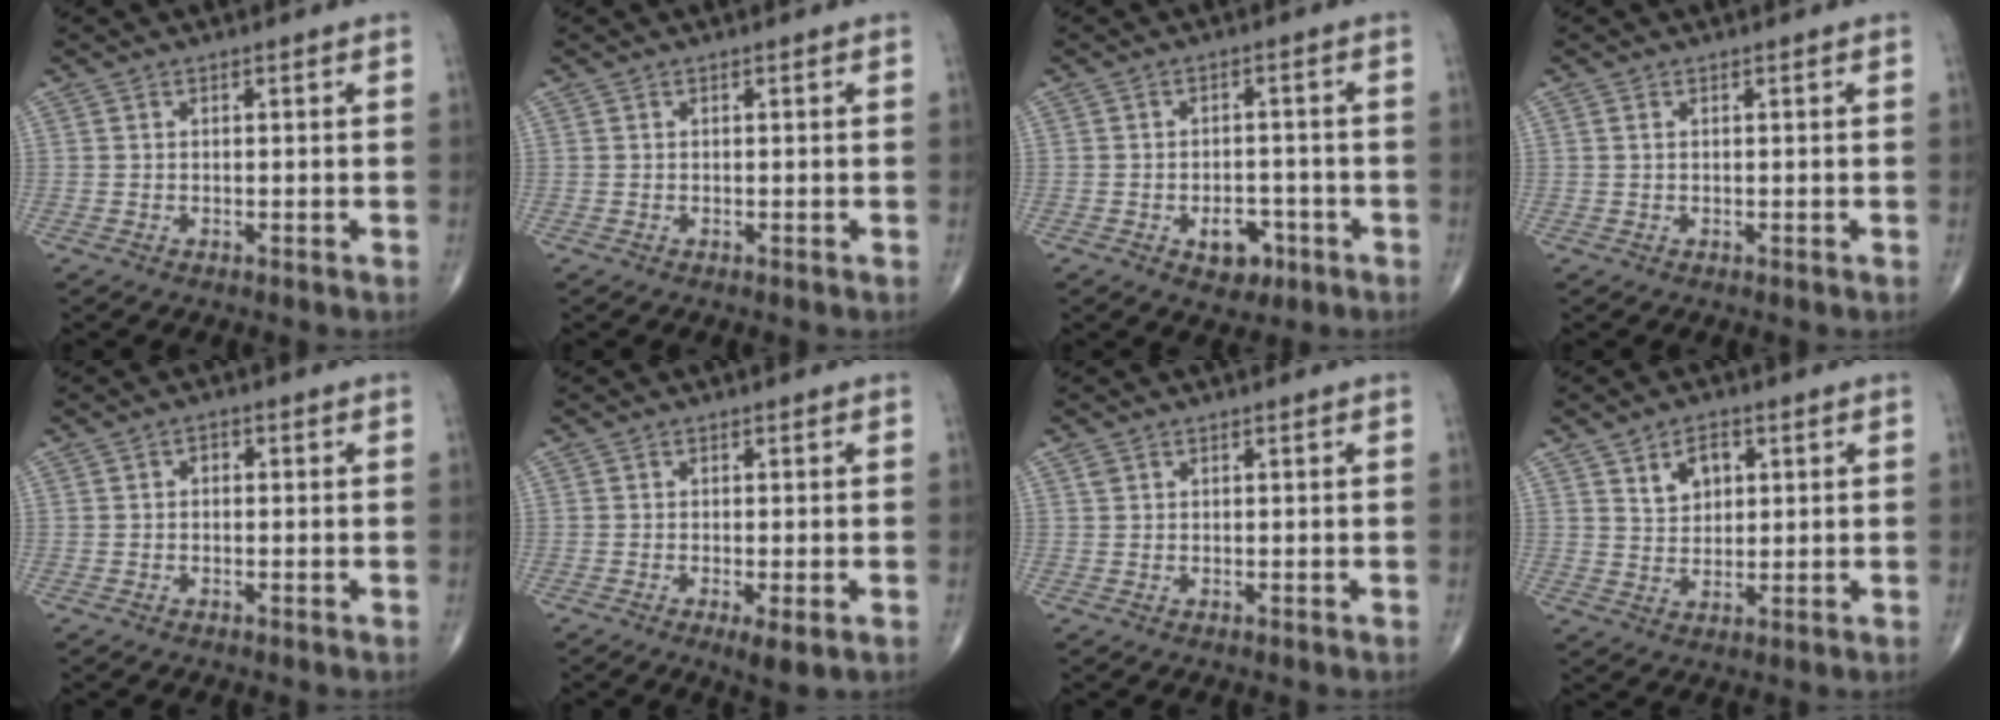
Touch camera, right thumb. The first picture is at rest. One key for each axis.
{"total": 0.0}
{"total": 5.5, "fx": -2.4, "fy": 3.7, "fz": 3.2, "tx": -0.022, "ty": 0.019, "tz": -0.028}
{"total": 0.7, "fx": 0.2, "fy": 0.3, "fz": 0.5, "tx": -0.013, "ty": 0.006, "tz": 0.005}
{"total": 1.3, "fx": 0.0, "fy": 1.0, "fz": 0.9, "tx": -0.008, "ty": 0.007, "tz": -0.004}
{"total": 3.3, "fx": -1.2, "fy": 0.7, "fz": 3.0, "tx": -0.055, "ty": -0.011, "tz": -0.021}
{"total": 1.0, "fx": 0.5, "fy": 0.7, "fz": 0.4, "tx": -0.005, "ty": 0.004, "tz": 0.012}
{"total": 5.5, "fx": 2.4, "fy": 3.6, "fz": 3.3, "tx": -0.034, "ty": -0.013, "tz": 0.041}